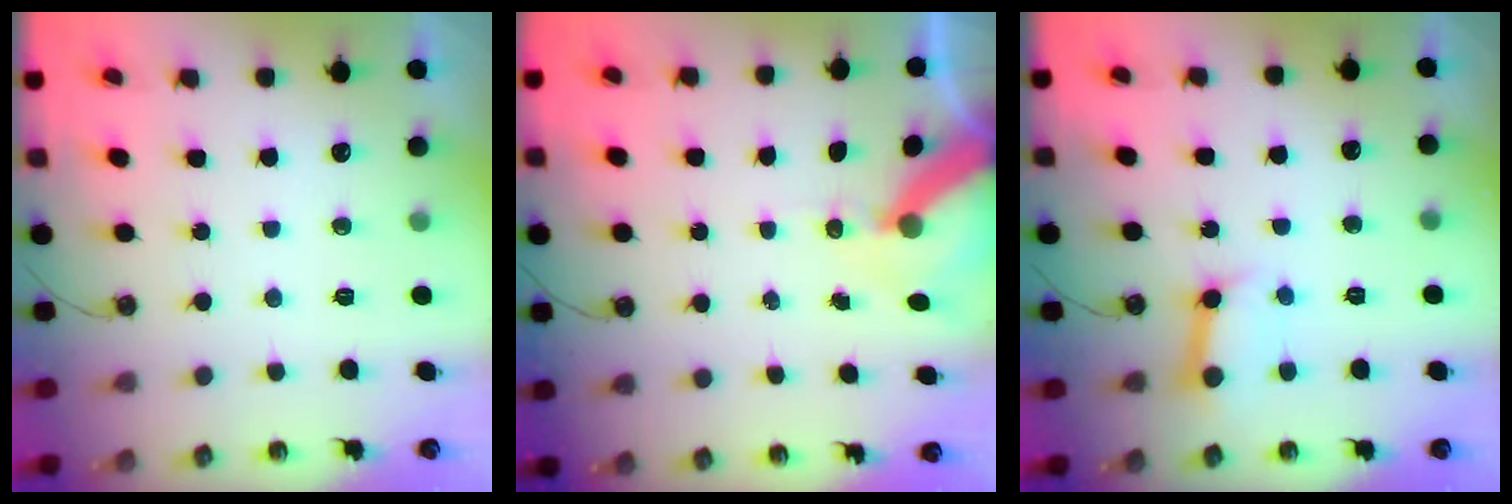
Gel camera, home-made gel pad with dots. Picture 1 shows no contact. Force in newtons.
{"total": 9.6, "press": 9.6, "slide": 1.1}
{"total": 7.3, "press": 7.3, "slide": 1.0}